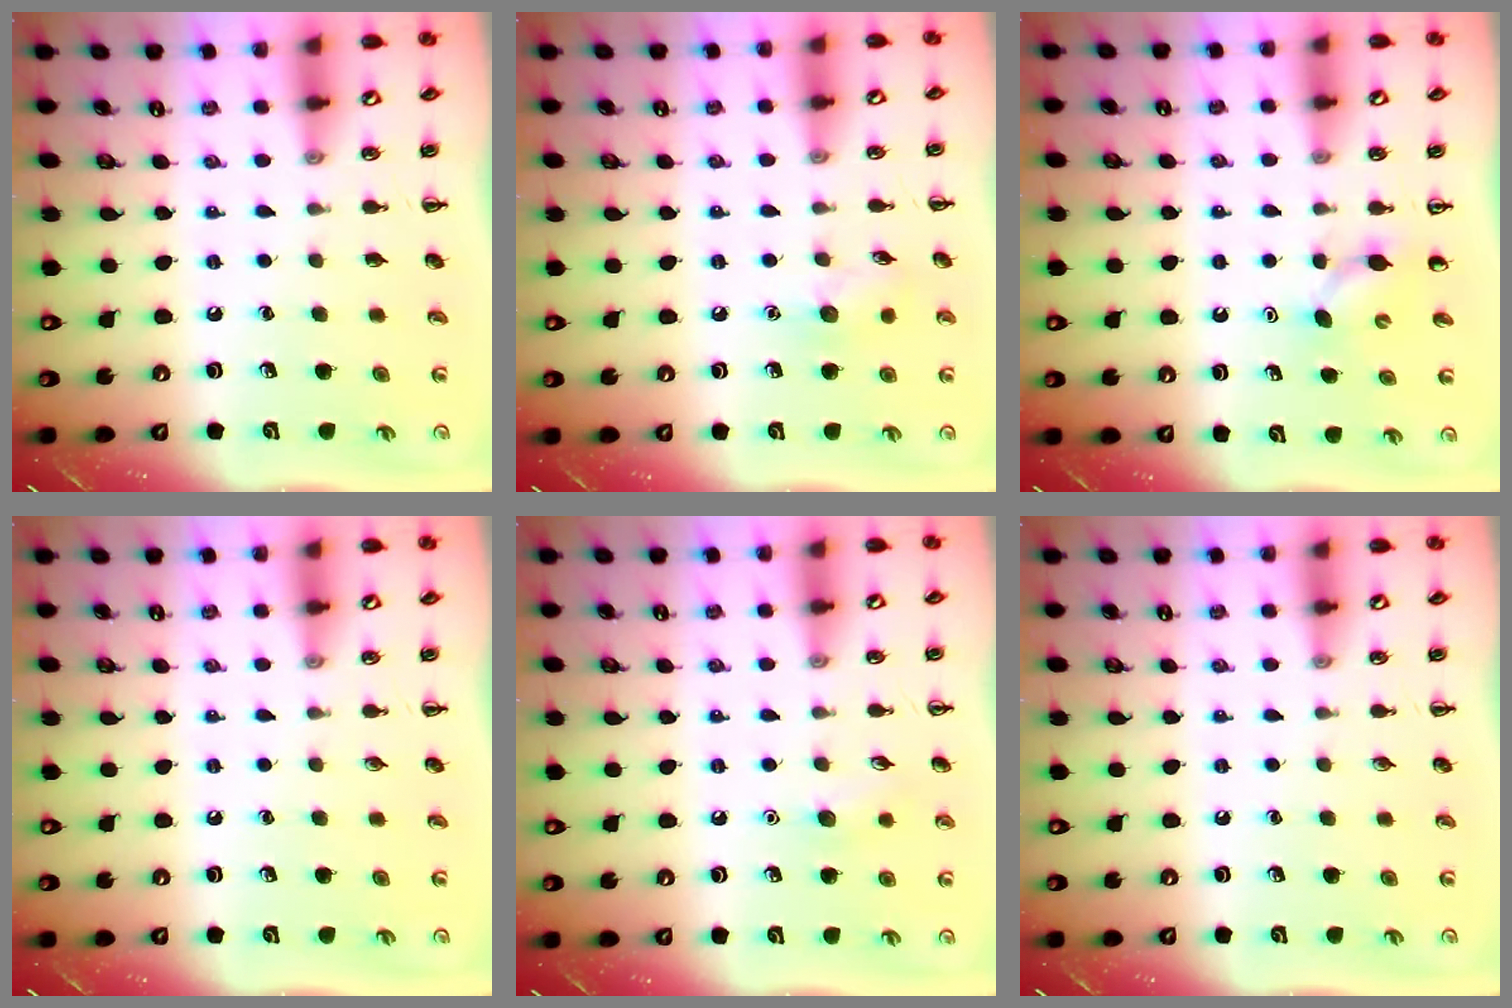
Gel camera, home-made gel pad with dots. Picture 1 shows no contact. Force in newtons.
{"total": 7.8, "press": 7.6, "slide": 1.5}
{"total": 3.8, "press": 3.6, "slide": 1.3}
{"total": 0.0}
{"total": 5.6, "press": 5.4, "slide": 1.4}
{"total": 0.0}